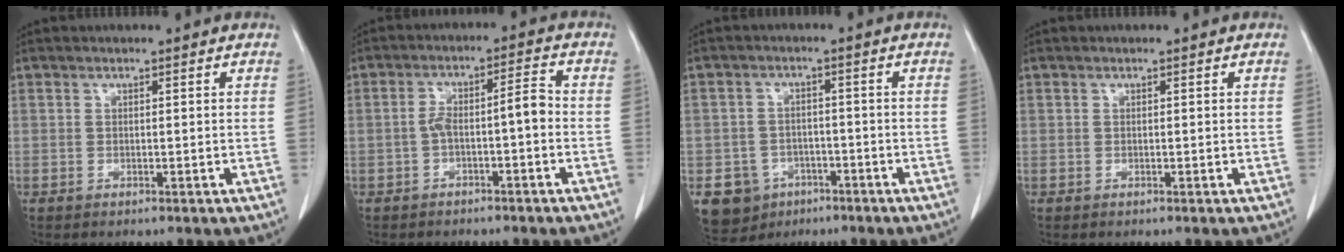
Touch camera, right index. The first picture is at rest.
{"total": 5.2, "force": [-1.4, 1.0, 4.9], "torque": [-0.089, 0.028, -0.021]}
{"total": 6.9, "force": [-3.4, 5.9, 1.3], "torque": [-0.030, 0.008, -0.043]}
{"total": 0.0}